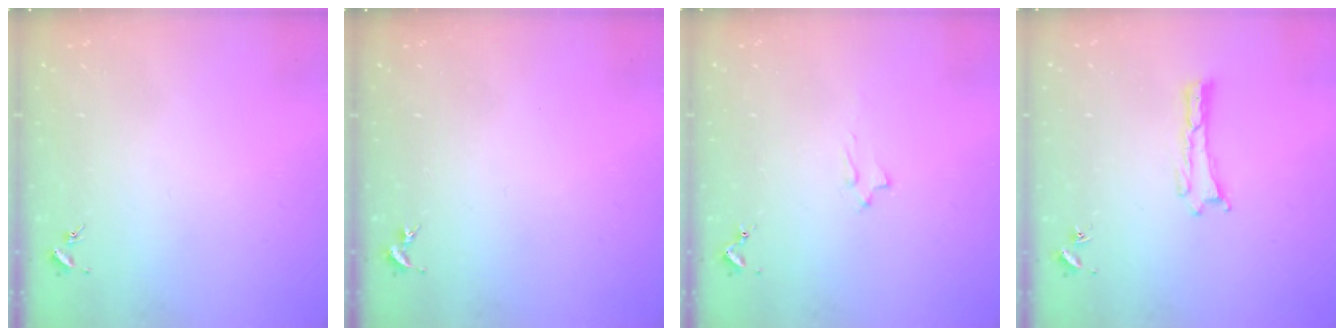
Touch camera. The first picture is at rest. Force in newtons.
{"total": 0.0}
{"total": 2.0, "press": 2.0, "slide": 0.4}
{"total": 0.0}